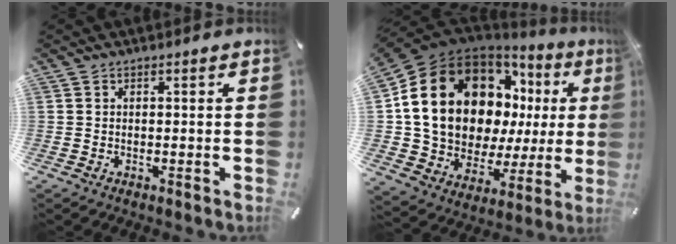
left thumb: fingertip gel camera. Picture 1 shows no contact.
{"total": 23.8, "force": [6.9, 16.5, 15.7], "torque": [-0.292, -0.041, 0.147]}